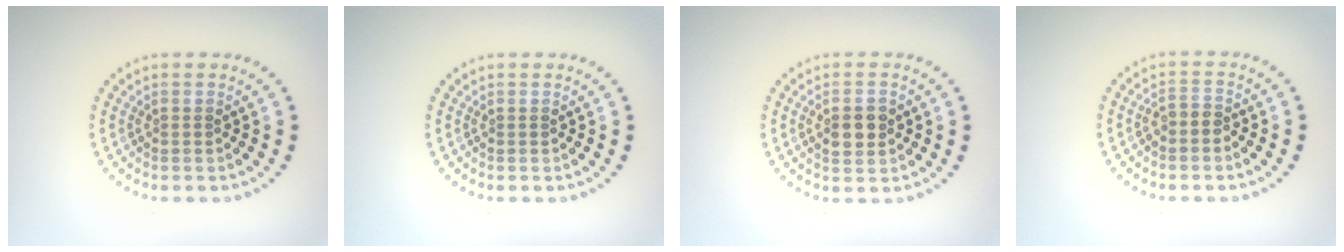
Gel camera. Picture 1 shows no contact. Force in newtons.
{"total": 0.0}
{"total": 2.8, "press": 2.8, "slide": 0.1}
{"total": 1.6, "press": 1.3, "slide": 1.0}